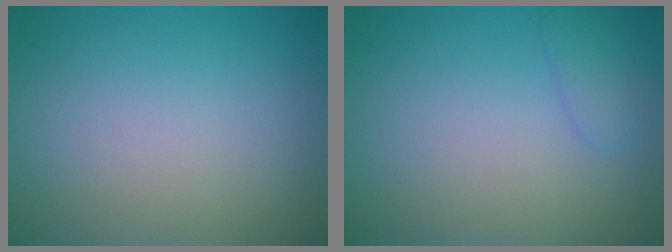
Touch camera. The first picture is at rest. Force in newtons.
{"total": 1.3, "press": 1.3, "slide": 0.1}